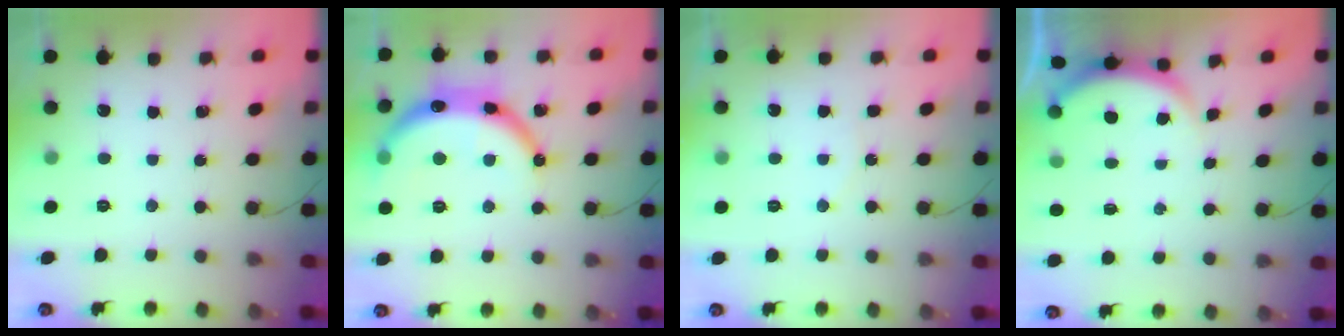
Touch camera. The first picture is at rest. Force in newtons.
{"total": 16.1, "press": 16.1, "slide": 0.4}
{"total": 4.6, "press": 4.6, "slide": 0.4}
{"total": 3.7, "press": 3.7, "slide": 0.3}